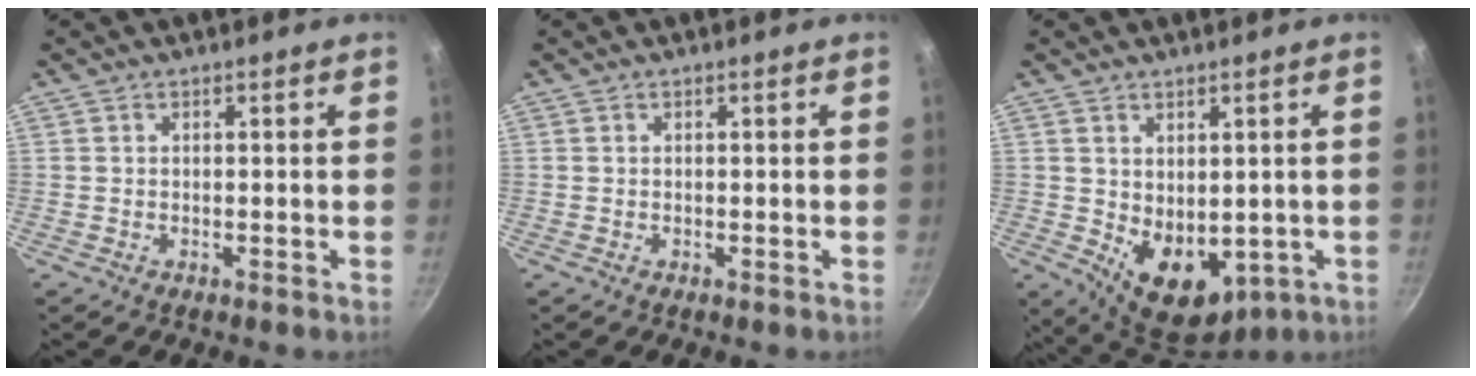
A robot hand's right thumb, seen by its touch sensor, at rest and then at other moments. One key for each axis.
{"total": 0.0}
{"total": 10.7, "fx": -0.6, "fy": 7.4, "fz": 7.7, "tx": -0.088, "ty": -0.023, "tz": 0.017}